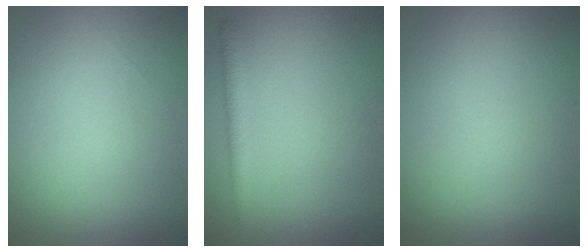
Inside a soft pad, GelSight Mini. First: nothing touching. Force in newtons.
{"total": 1.6, "press": 1.6, "slide": 0.0}
{"total": 0.0}